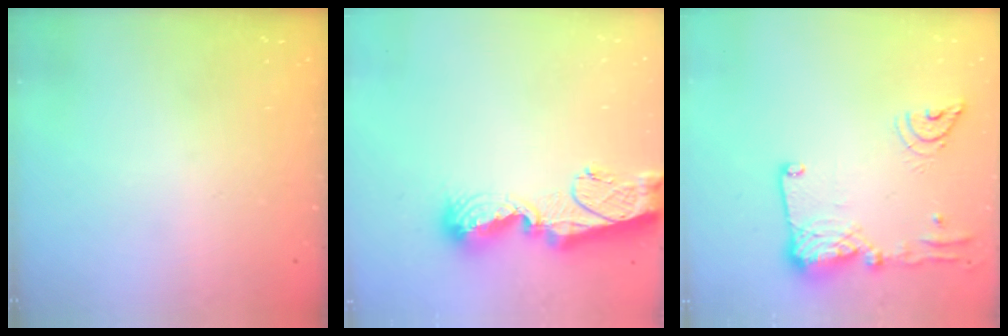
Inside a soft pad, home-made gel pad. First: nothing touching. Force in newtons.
{"total": 11.5, "press": 11.4, "slide": 1.4}
{"total": 17.2, "press": 17.1, "slide": 2.2}